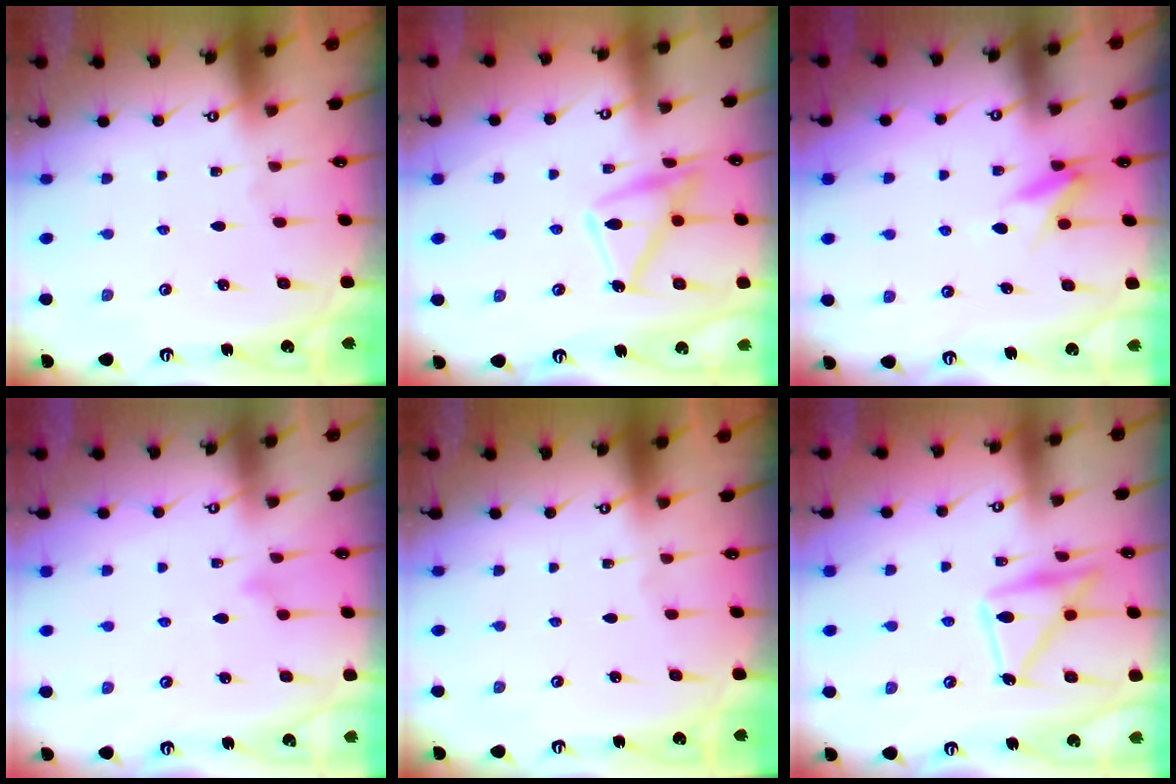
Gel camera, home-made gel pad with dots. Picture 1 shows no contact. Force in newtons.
{"total": 14.3, "press": 14.3, "slide": 1.0}
{"total": 6.9, "press": 6.7, "slide": 1.4}
{"total": 8.0, "press": 8.0, "slide": 0.4}
{"total": 0.0}
{"total": 15.4, "press": 15.4, "slide": 0.7}